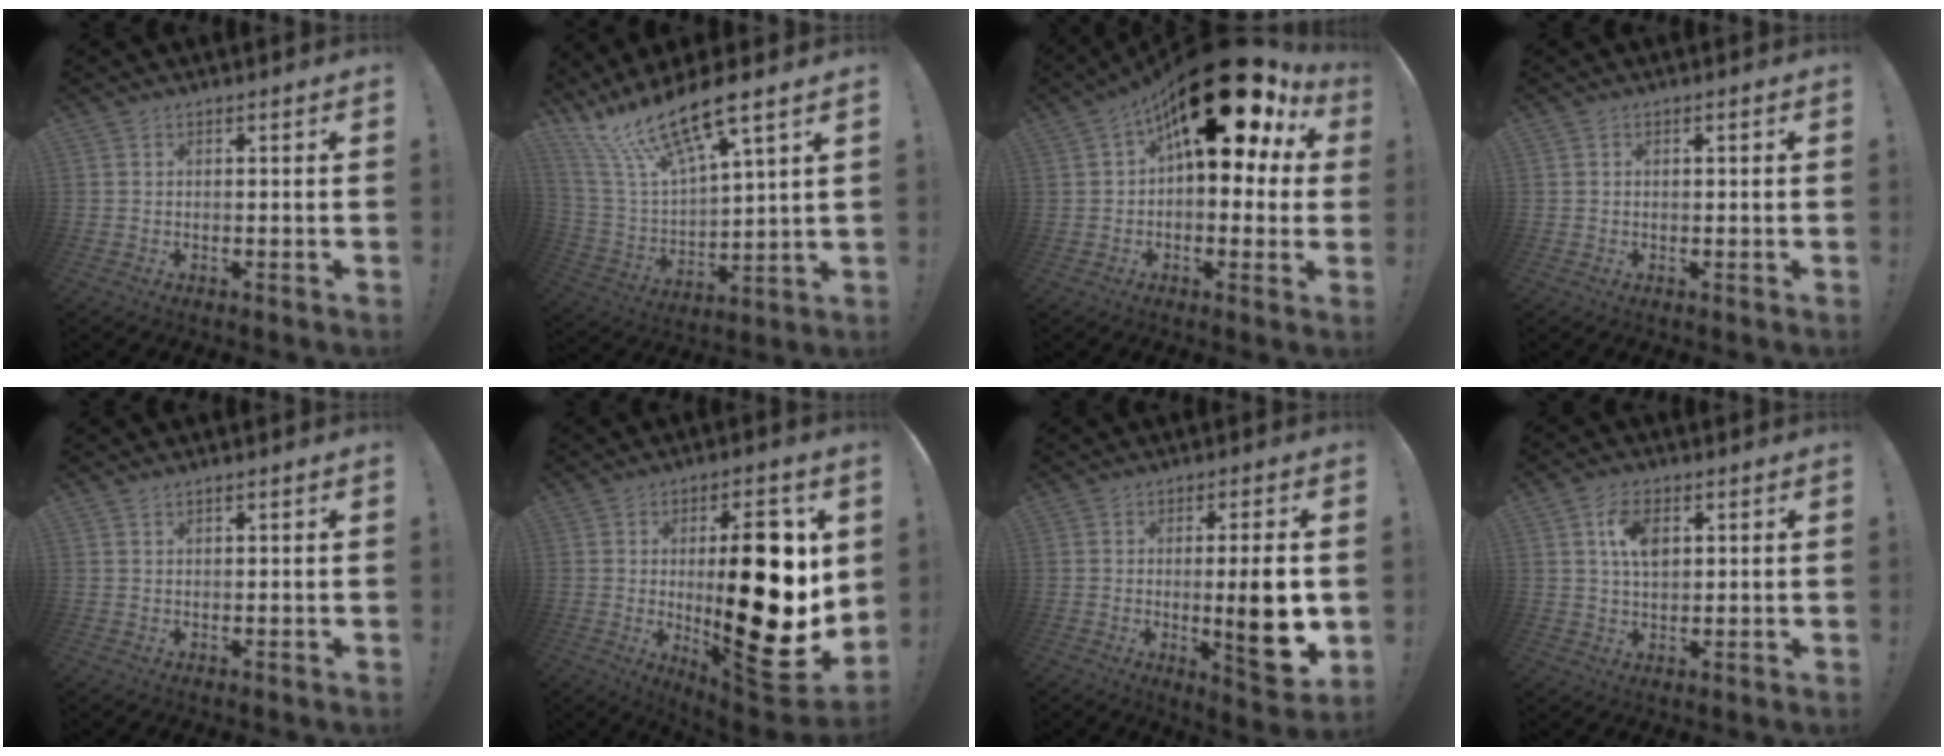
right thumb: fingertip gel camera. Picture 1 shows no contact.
{"total": 17.6, "force": [13.3, 4.3, 10.7], "torque": [-0.207, -0.094, 0.232]}
{"total": 23.8, "force": [10.6, 10.6, 18.5], "torque": [-0.275, -0.062, 0.185]}
{"total": 0.6, "force": [0.0, 0.2, 0.6], "torque": [-0.011, 0.001, 0.001]}
{"total": 0.9, "force": [0.8, 0.1, 0.4], "torque": [-0.008, 0.000, 0.015]}
{"total": 26.8, "force": [1.5, 9.4, 25.1], "torque": [-0.366, -0.031, 0.029]}
{"total": 13.0, "force": [-0.9, 2.4, 12.8], "torque": [-0.173, -0.010, -0.013]}
{"total": 8.1, "force": [2.5, 4.7, 6.1], "torque": [-0.096, 0.002, 0.044]}